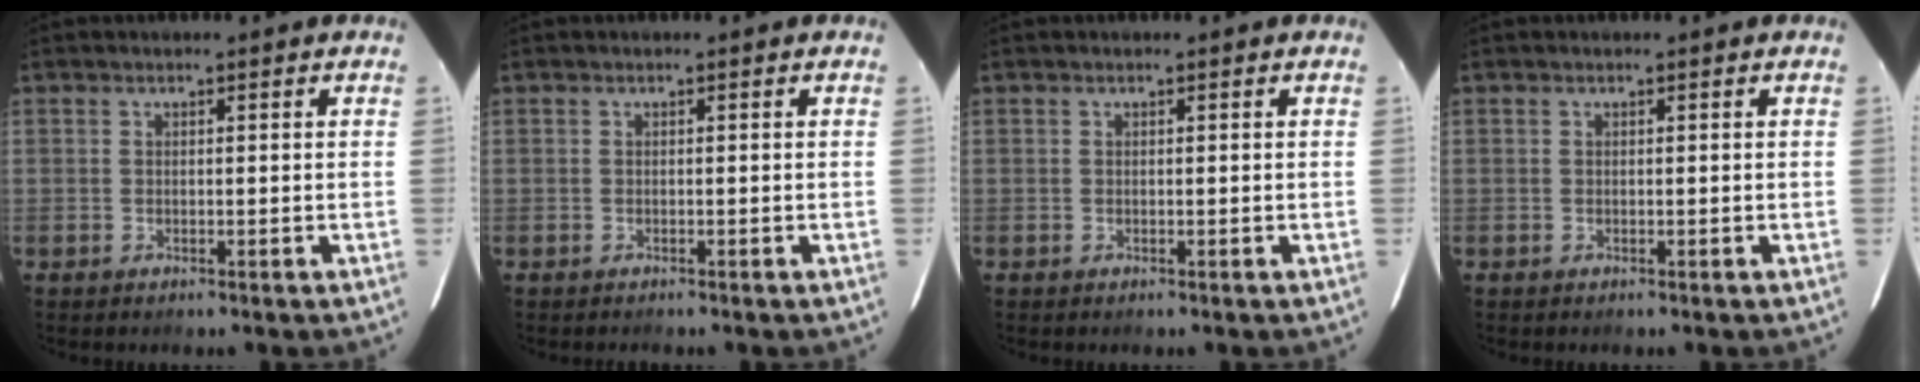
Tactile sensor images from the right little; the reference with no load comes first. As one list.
[{"total": 0.5, "force": [-0.5, 0.1, 0.2], "torque": [-0.007, -0.002, -0.007]}, {"total": 0.0}, {"total": 0.0}]